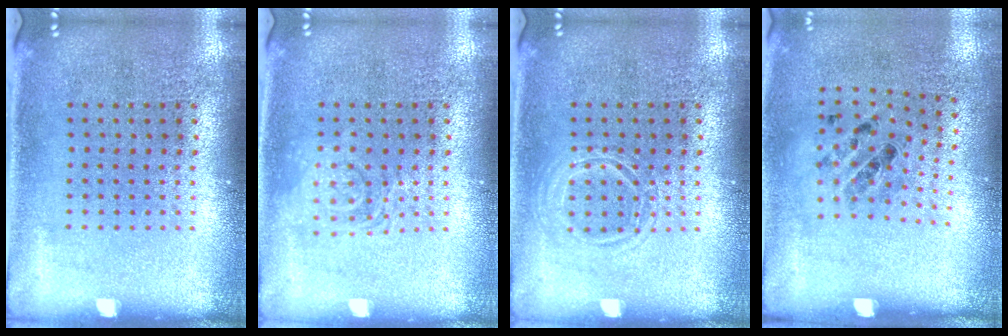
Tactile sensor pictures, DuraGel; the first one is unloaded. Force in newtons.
{"total": 1.9, "press": 1.9, "slide": 0.3}
{"total": 1.3, "press": 1.3, "slide": 0.2}
{"total": 1.1, "press": 0.7, "slide": 0.8}